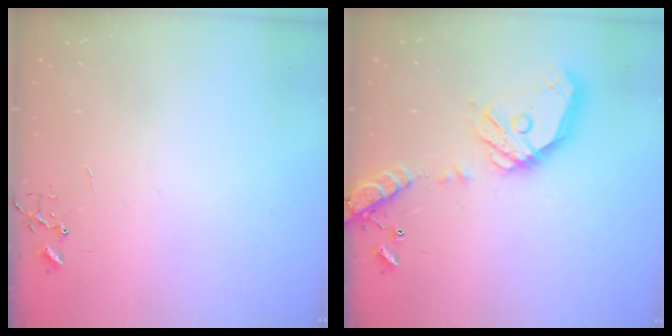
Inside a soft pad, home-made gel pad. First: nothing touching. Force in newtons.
{"total": 18.1, "press": 17.8, "slide": 3.3}